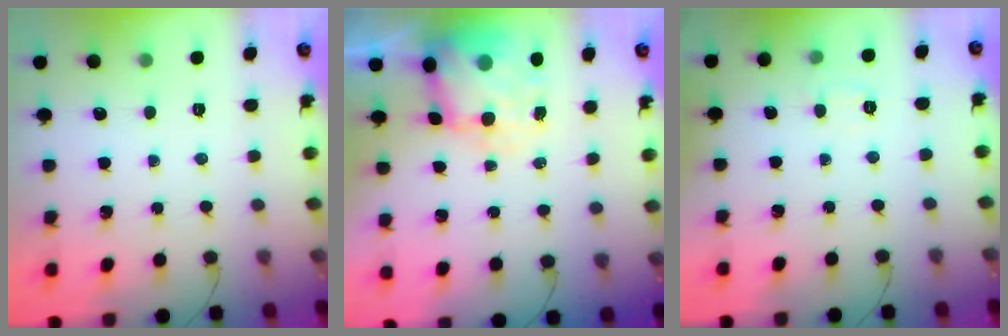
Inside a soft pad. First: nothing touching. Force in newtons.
{"total": 9.0, "press": 8.8, "slide": 2.0}
{"total": 4.9, "press": 4.7, "slide": 1.2}